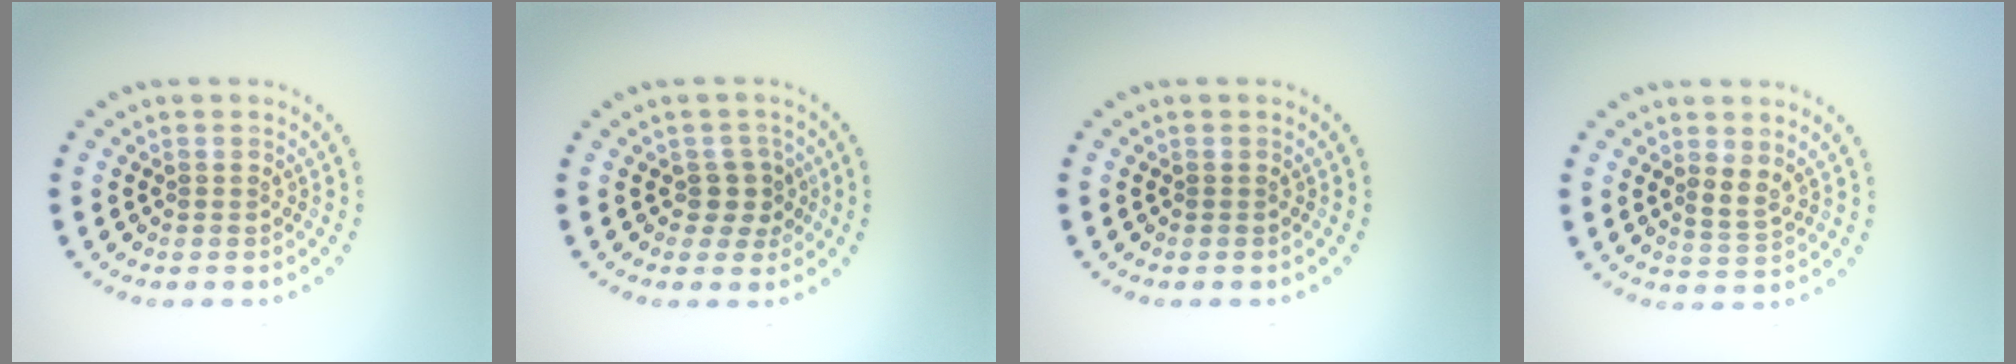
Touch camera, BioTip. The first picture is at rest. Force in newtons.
{"total": 2.2, "press": 1.9, "slide": 1.2}
{"total": 0.0}
{"total": 1.6, "press": 1.4, "slide": 0.9}